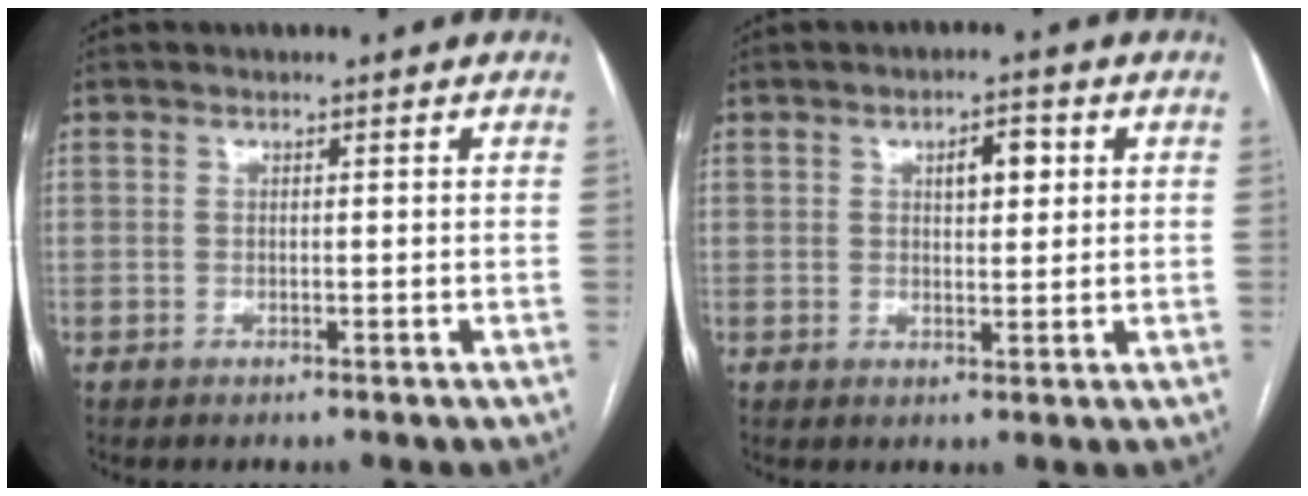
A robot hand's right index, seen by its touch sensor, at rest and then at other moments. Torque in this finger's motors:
{"motor_torque": [0.07, 0.03, 0.07, 0.02]}